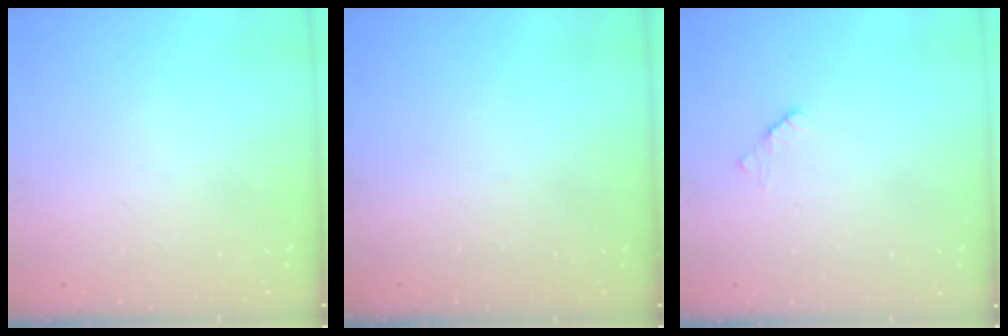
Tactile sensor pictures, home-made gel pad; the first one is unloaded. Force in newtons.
{"total": 0.0}
{"total": 2.2, "press": 2.2, "slide": 0.3}